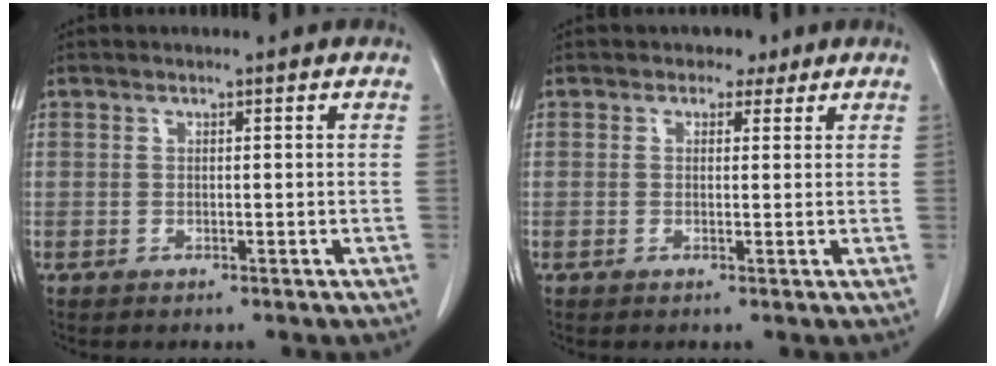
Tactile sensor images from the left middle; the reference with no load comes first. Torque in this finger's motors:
{"motor_torque": [-0.04, 0.00, -0.06, -0.01]}